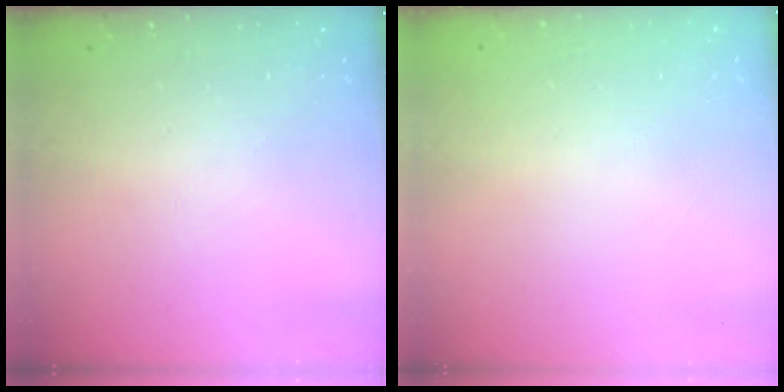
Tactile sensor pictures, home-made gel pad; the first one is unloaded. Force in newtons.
{"total": 0.0}